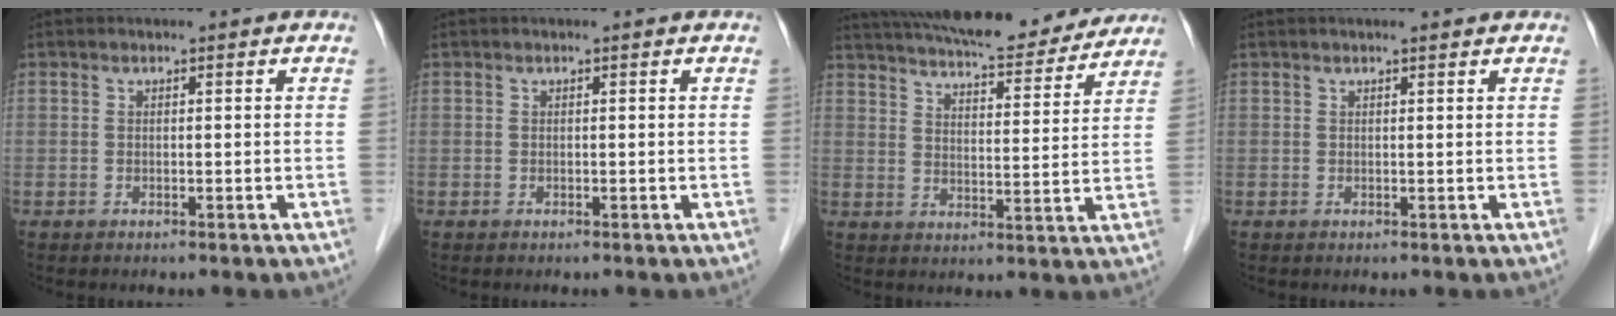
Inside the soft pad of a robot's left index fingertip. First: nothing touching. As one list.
[{"total": 0.0}, {"total": 20.8, "force": [18.6, 4.1, 8.2], "torque": [-0.137, 0.014, 0.252]}, {"total": 1.9, "force": [1.7, 0.1, 0.9], "torque": [-0.008, 0.015, 0.021]}]